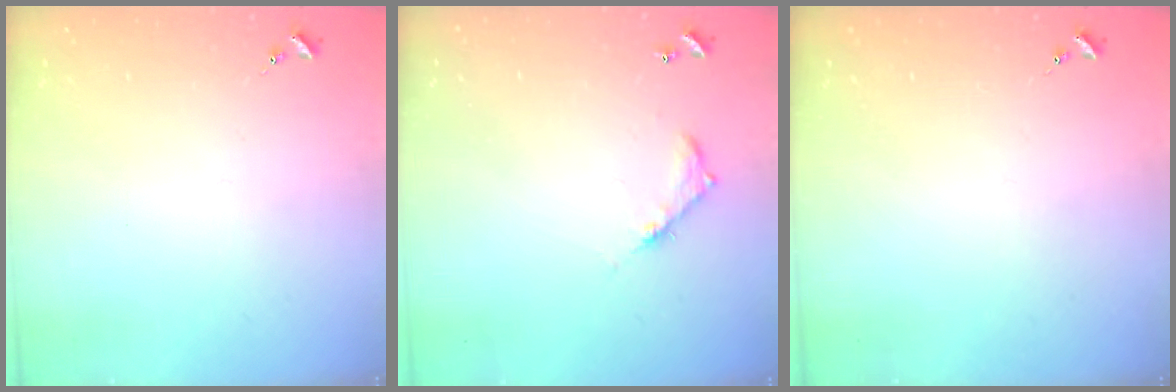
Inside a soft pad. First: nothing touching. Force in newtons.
{"total": 7.1, "press": 7.1, "slide": 0.5}
{"total": 0.0}